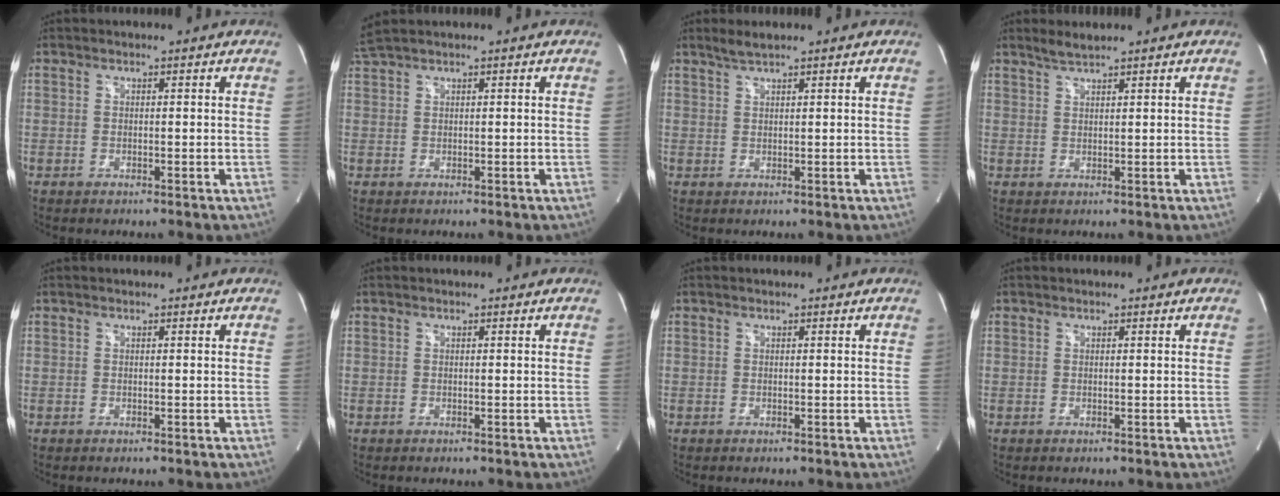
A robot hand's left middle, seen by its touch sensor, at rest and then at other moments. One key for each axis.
{"total": 2.6, "fx": 2.3, "fy": -0.2, "fz": 1.3, "tx": -0.030, "ty": 0.030, "tz": 0.049}
{"total": 2.1, "fx": 1.8, "fy": -0.1, "fz": 1.1, "tx": -0.029, "ty": 0.004, "tz": 0.037}
{"total": 2.1, "fx": 2.0, "fy": -0.1, "fz": 0.9, "tx": -0.022, "ty": 0.004, "tz": 0.041}
{"total": 0.0}
{"total": 0.0}
{"total": 0.0}
{"total": 0.0}